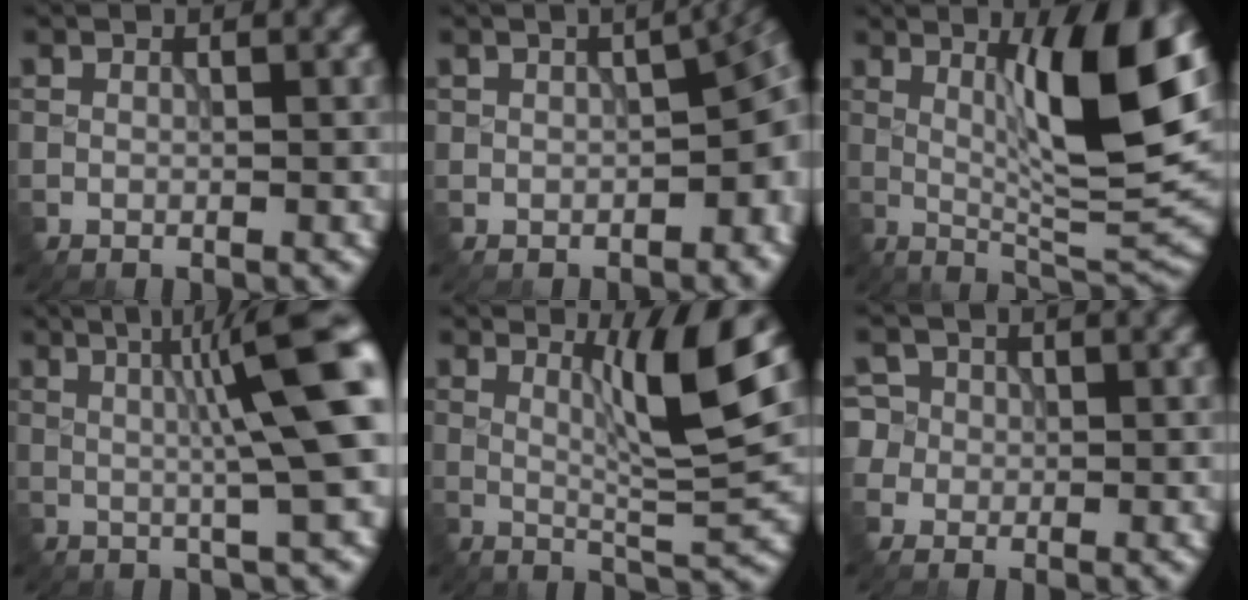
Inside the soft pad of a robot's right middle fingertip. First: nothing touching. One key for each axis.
{"total": 7.3, "fx": -0.6, "fy": 4.1, "fz": 6.1, "tx": -0.059, "ty": -0.007, "tz": -0.013}
{"total": 10.0, "fx": 2.5, "fy": 1.4, "fz": 9.6, "tx": -0.141, "ty": -0.010, "tz": 0.049}
{"total": 8.7, "fx": 1.6, "fy": 1.1, "fz": 8.4, "tx": -0.107, "ty": 0.023, "tz": 0.019}
{"total": 5.9, "fx": 2.2, "fy": 0.3, "fz": 5.5, "tx": -0.098, "ty": -0.006, "tz": 0.041}
{"total": 3.7, "fx": 0.6, "fy": 3.6, "fz": 1.0, "tx": -0.006, "ty": 0.030, "tz": -0.004}